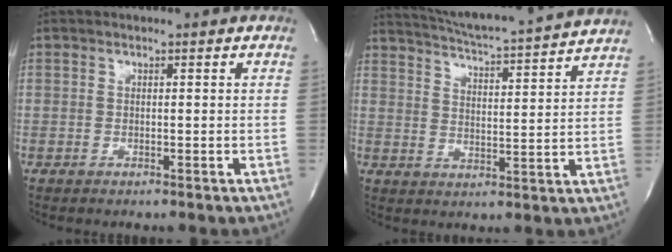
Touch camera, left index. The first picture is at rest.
{"total": 17.6, "force": [16.4, -0.7, 6.4], "torque": [-0.118, -0.020, 0.224]}